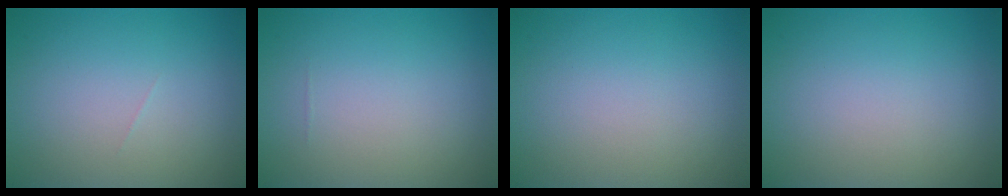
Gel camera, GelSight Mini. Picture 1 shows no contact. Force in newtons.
{"total": 0.0}
{"total": 0.0}
{"total": 0.0}